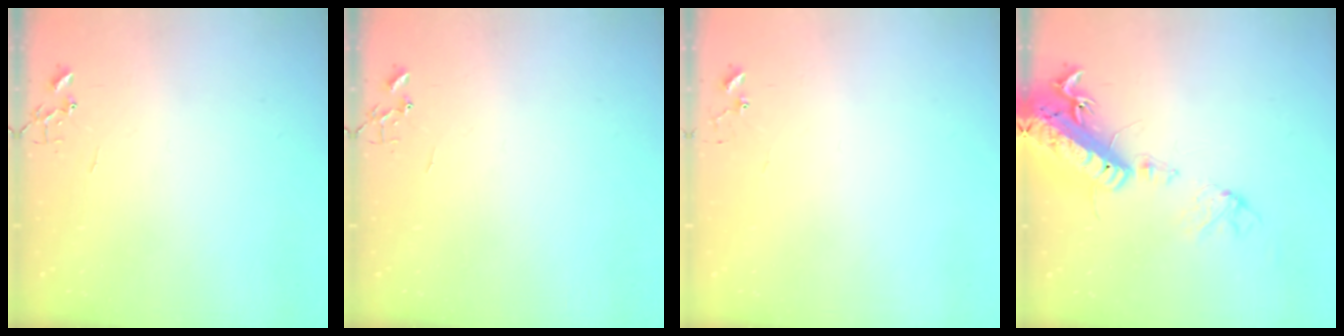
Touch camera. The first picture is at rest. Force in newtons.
{"total": 0.0}
{"total": 5.2, "press": 5.2, "slide": 0.4}
{"total": 20.3, "press": 19.8, "slide": 4.4}